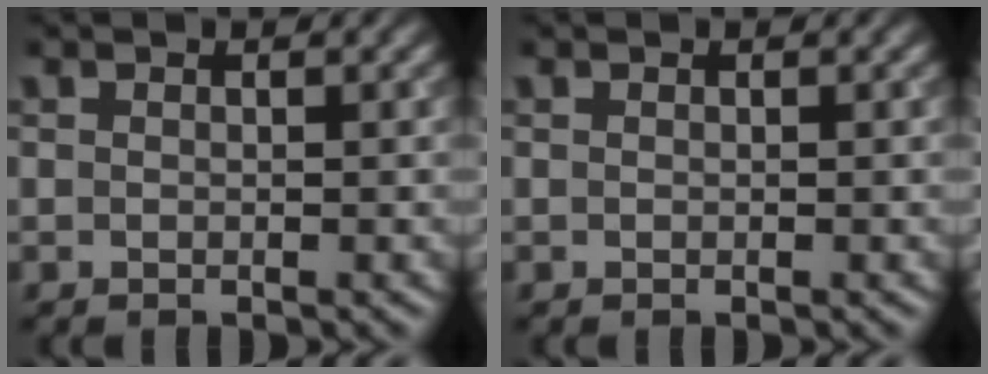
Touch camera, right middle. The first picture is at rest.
{"total": 0.0}